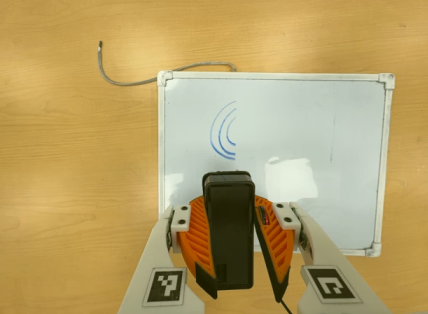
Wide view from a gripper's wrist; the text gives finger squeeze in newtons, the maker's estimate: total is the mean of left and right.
{"total": 10.9, "left": 9.7, "right": 12.0}